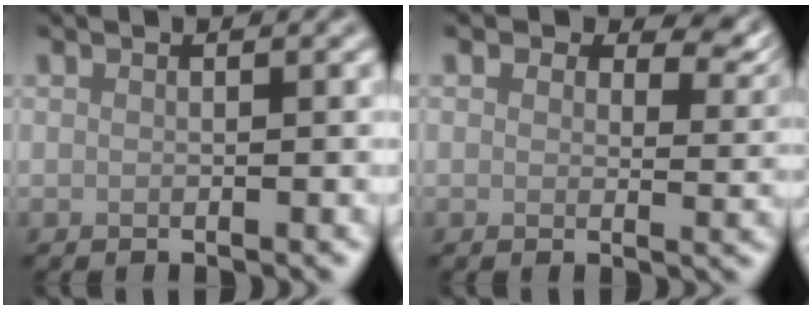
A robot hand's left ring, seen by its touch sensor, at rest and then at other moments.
{"total": 5.5, "force": [3.1, 3.2, 3.2], "torque": [-0.043, -0.004, 0.037]}